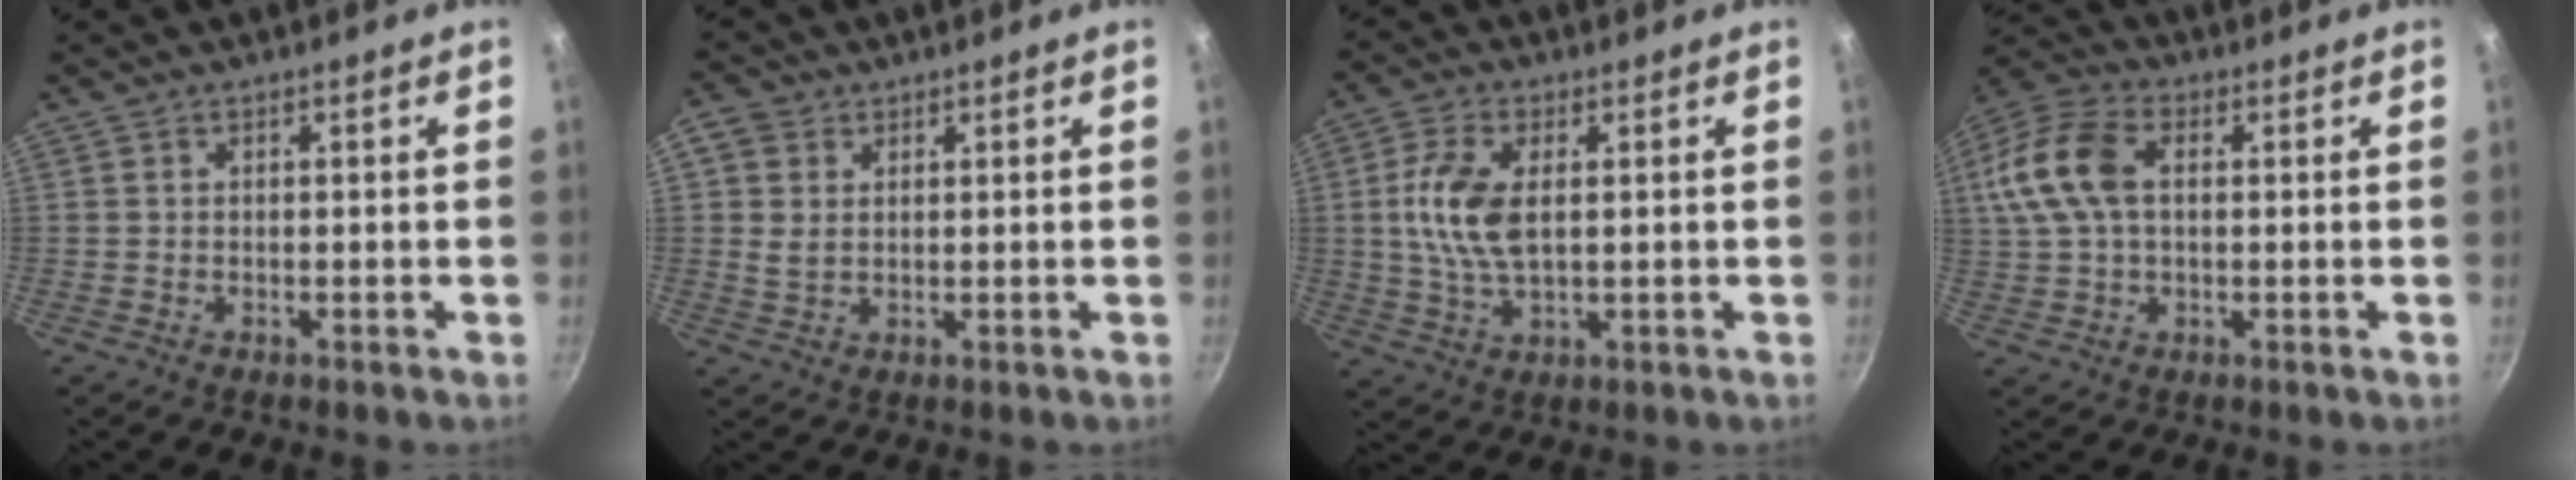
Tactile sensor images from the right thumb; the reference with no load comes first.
{"total": 4.7, "force": [1.3, 3.7, 2.5], "torque": [-0.038, -0.003, 0.021]}
{"total": 9.7, "force": [1.2, 5.0, 8.2], "torque": [-0.165, 0.002, 0.024]}
{"total": 13.5, "force": [2.3, 8.5, 10.2], "torque": [-0.208, 0.022, 0.030]}